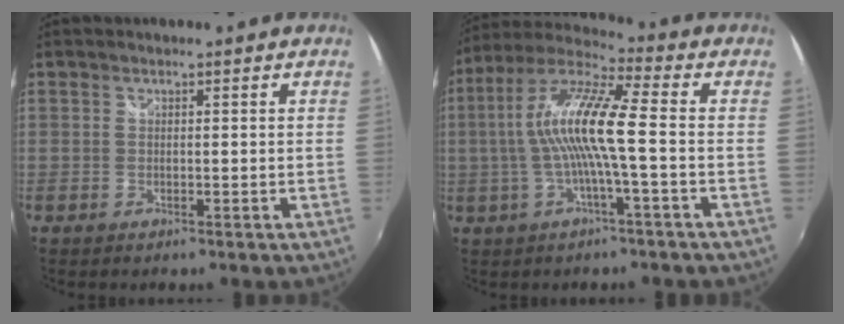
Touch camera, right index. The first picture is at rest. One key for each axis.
{"total": 12.9, "fx": -1.0, "fy": 1.0, "fz": 12.8, "tx": -0.245, "ty": 0.013, "tz": -0.022}